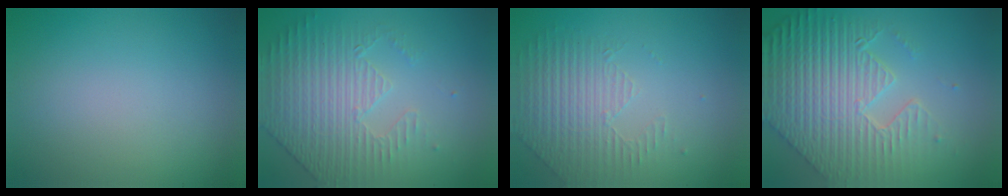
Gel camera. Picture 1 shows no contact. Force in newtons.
{"total": 4.4, "press": 3.5, "slide": 2.6}
{"total": 2.1, "press": 1.8, "slide": 1.0}
{"total": 9.3, "press": 6.5, "slide": 6.6}